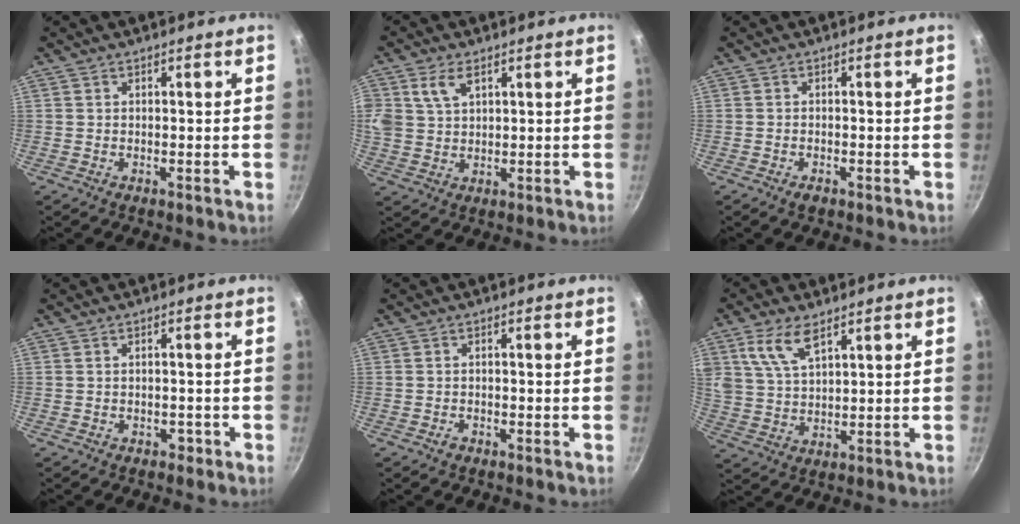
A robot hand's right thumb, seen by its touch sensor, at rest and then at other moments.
{"total": 6.4, "force": [3.0, 4.1, 3.9], "torque": [-0.064, 0.000, 0.061]}
{"total": 1.5, "force": [-1.0, 0.8, 0.9], "torque": [-0.019, 0.006, -0.015]}
{"total": 1.4, "force": [-0.8, 1.0, 0.5], "torque": [0.001, 0.013, -0.004]}
{"total": 1.1, "force": [-0.8, 0.6, 0.5], "torque": [-0.013, 0.008, -0.015]}
{"total": 8.1, "force": [4.5, 3.9, 5.5], "torque": [-0.104, -0.015, 0.093]}